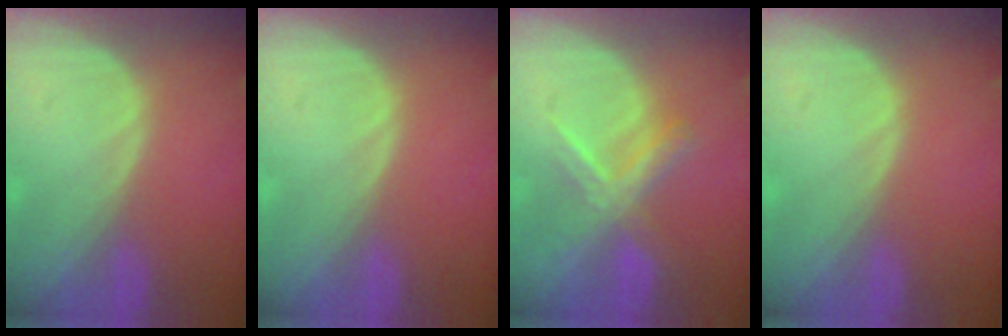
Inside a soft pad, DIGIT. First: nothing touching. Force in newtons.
{"total": 0.0}
{"total": 6.4, "press": 6.2, "slide": 1.6}
{"total": 0.0}